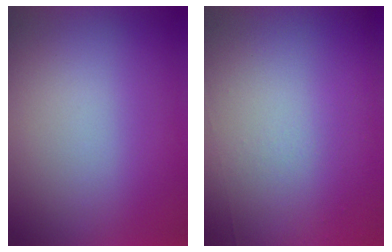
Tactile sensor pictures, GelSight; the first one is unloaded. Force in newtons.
{"total": 5.8}